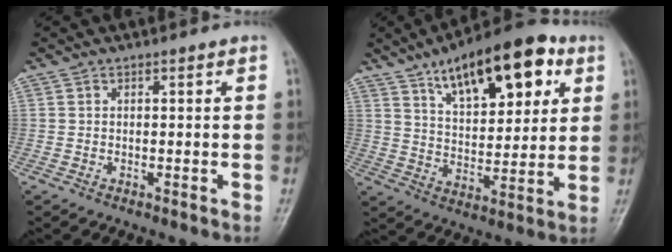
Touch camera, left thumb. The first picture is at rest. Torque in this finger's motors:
{"motor_torque": [0.76, 0.77, 1.45, -1.32, 0.24]}